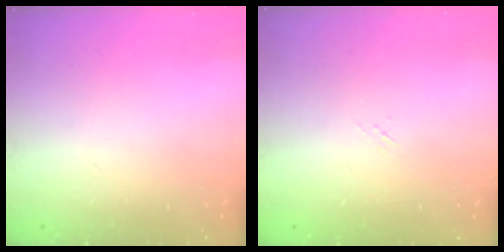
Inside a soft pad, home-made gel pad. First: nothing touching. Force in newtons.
{"total": 1.7, "press": 1.6, "slide": 0.2}